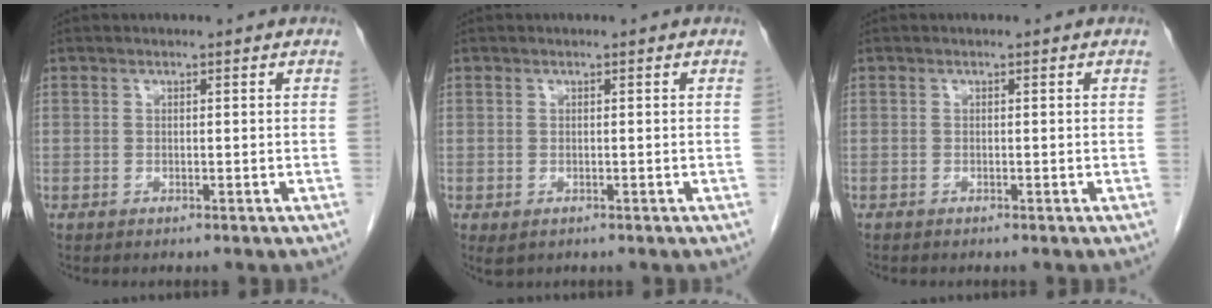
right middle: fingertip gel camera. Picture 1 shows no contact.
{"total": 1.1, "force": [-0.3, 0.8, 0.7], "torque": [-0.015, -0.003, 0.003]}
{"total": 0.0}